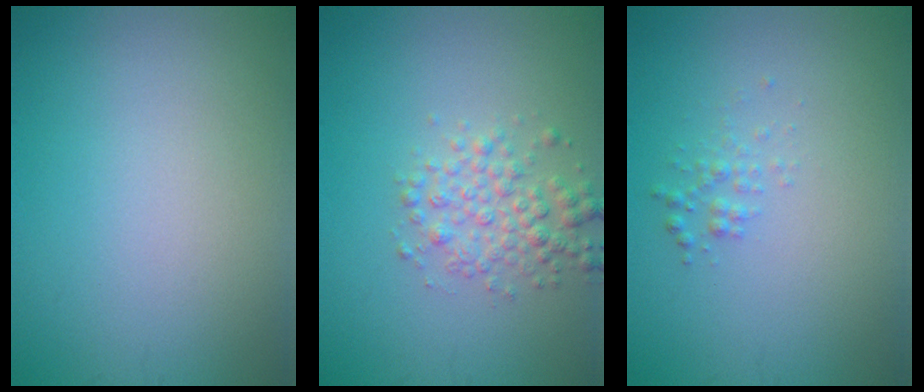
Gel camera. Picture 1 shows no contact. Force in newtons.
{"total": 2.9, "press": 2.9, "slide": 0.0}
{"total": 1.0, "press": 1.0, "slide": 0.0}